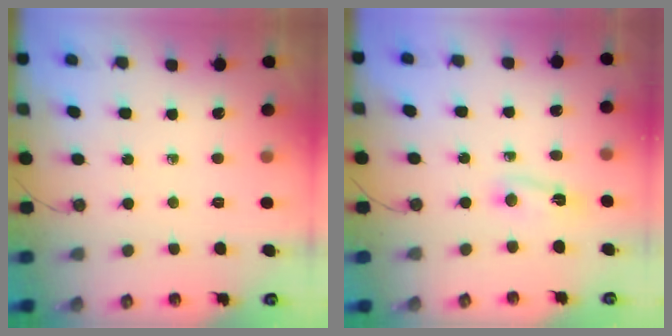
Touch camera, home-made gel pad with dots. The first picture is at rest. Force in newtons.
{"total": 2.4, "press": 2.4, "slide": 0.6}